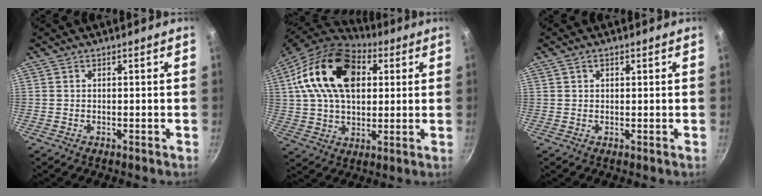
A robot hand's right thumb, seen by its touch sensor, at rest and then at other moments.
{"total": 21.4, "force": [5.8, 13.8, 15.2], "torque": [-0.250, 0.004, 0.091]}
{"total": 1.4, "force": [0.7, 0.9, 0.8], "torque": [-0.010, 0.000, 0.013]}